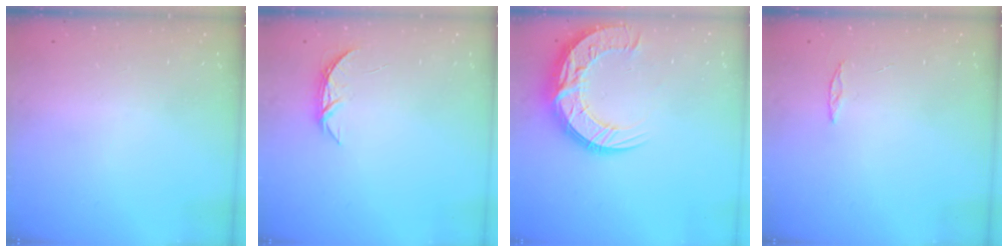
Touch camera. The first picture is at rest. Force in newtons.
{"total": 4.2, "press": 4.2, "slide": 0.5}
{"total": 18.8, "press": 18.7, "slide": 1.5}
{"total": 2.0, "press": 2.0, "slide": 0.2}